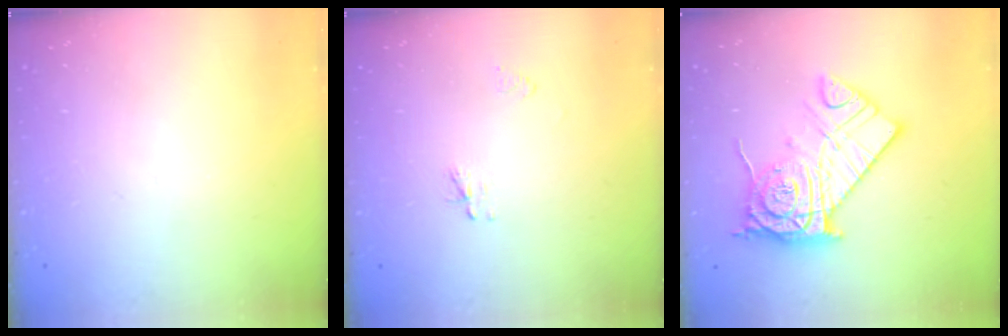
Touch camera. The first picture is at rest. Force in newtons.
{"total": 2.3, "press": 2.3, "slide": 0.3}
{"total": 16.8, "press": 16.8, "slide": 0.6}